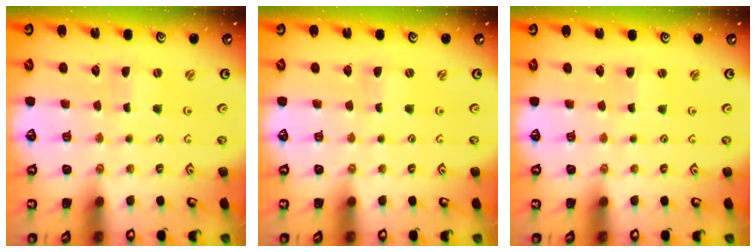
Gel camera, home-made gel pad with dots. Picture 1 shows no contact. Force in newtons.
{"total": 0.0}
{"total": 1.7, "press": 1.7, "slide": 0.3}